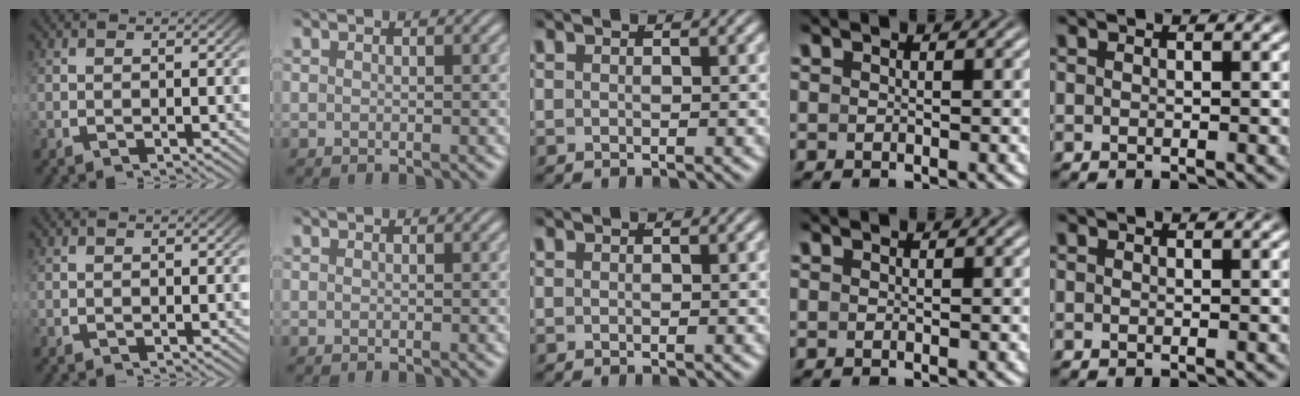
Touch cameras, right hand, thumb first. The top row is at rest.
{}